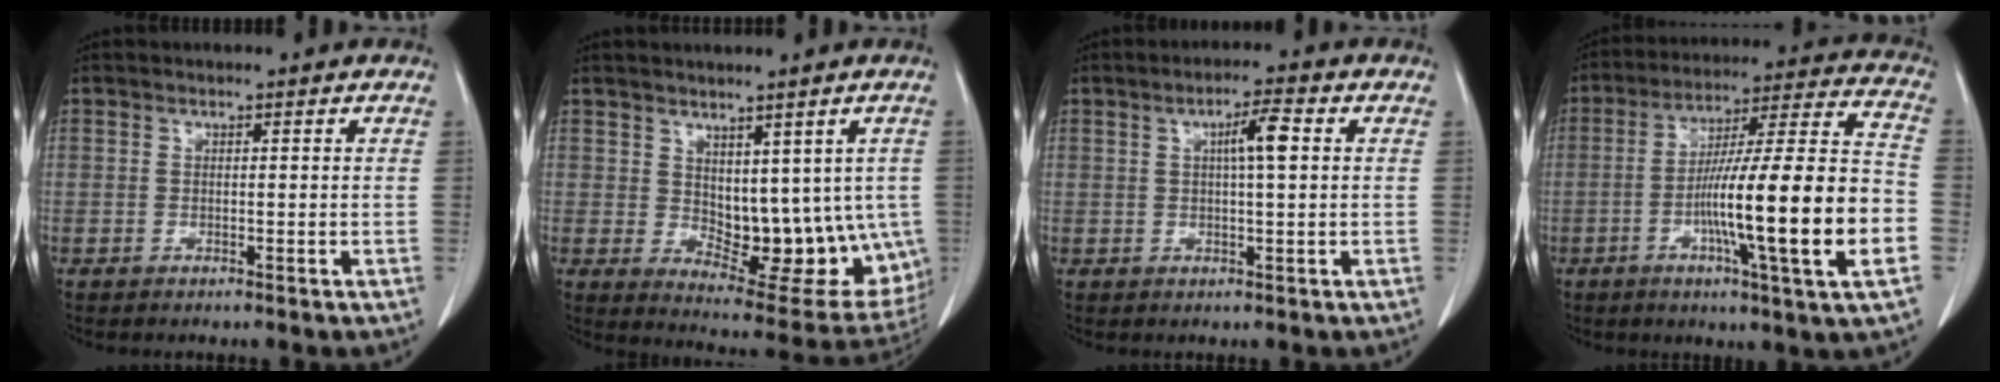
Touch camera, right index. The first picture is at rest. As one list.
[{"total": 13.6, "force": [0.2, 7.5, 11.4], "torque": [-0.131, -0.007, 0.023]}, {"total": 4.6, "force": [1.0, 0.4, 4.4], "torque": [-0.077, 0.005, 0.016]}, {"total": 21.6, "force": [-5.5, 0.1, 20.9], "torque": [-0.316, -0.001, -0.091]}]